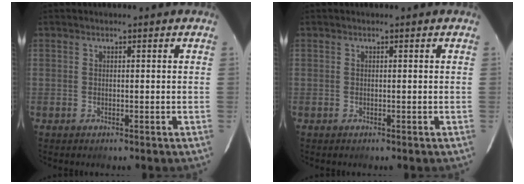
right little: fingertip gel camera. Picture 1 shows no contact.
{"total": 0.0}